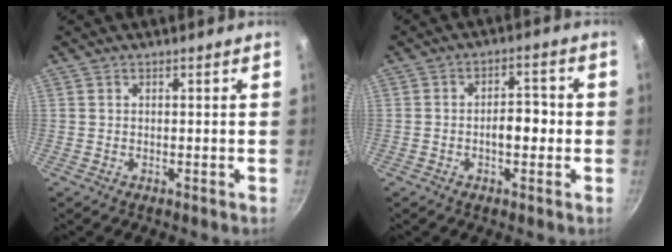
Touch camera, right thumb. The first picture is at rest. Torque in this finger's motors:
{"motor_torque": [0.35, 1.20, 0.89, 0.24, 0.04]}